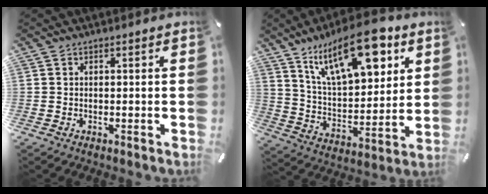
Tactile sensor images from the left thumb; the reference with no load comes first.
{"total": 20.8, "force": [12.5, 9.4, 13.7], "torque": [-0.215, -0.060, 0.210]}